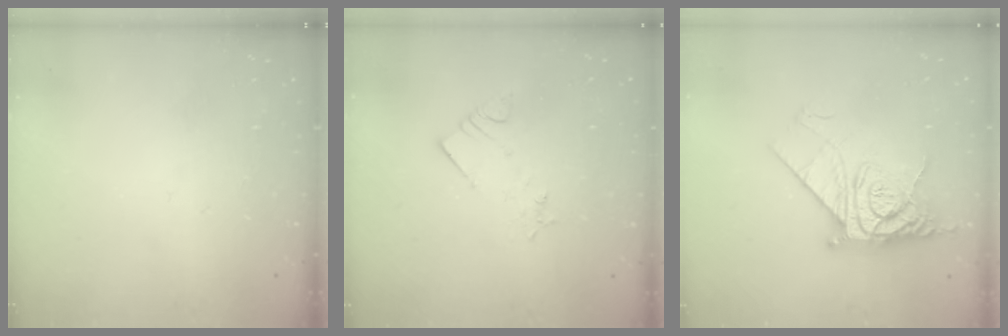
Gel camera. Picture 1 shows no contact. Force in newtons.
{"total": 2.8, "press": 2.7, "slide": 0.5}
{"total": 12.2, "press": 12.2, "slide": 1.1}